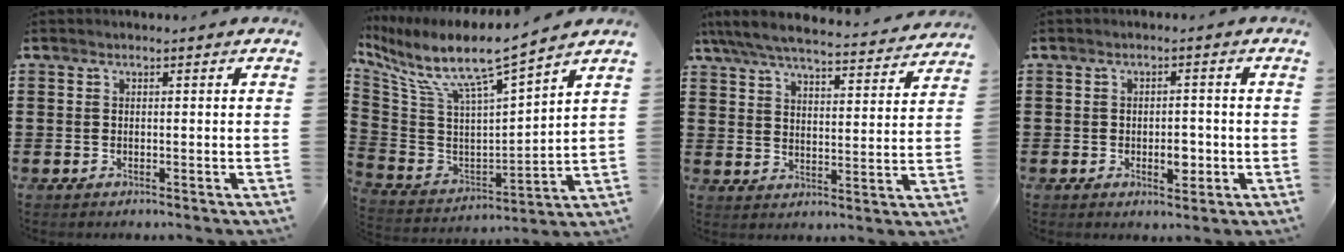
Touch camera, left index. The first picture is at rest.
{"total": 9.1, "force": [6.9, 0.8, 5.9], "torque": [-0.143, -0.059, 0.111]}
{"total": 6.2, "force": [5.8, 0.3, 2.2], "torque": [-0.068, -0.038, 0.099]}
{"total": 3.5, "force": [-0.8, 1.9, 2.8], "torque": [-0.044, 0.001, -0.017]}